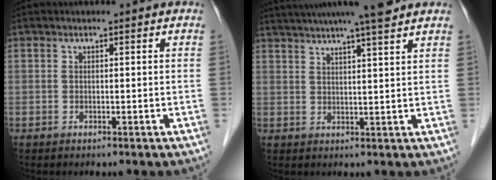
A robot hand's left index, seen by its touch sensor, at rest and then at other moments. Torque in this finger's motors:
{"motor_torque": [0.19, -0.76, 0.88, 0.21]}